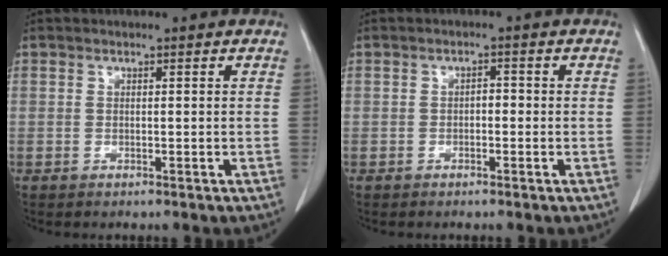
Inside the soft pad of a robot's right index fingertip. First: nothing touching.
{"total": 1.3, "force": [-0.3, 0.7, 1.1], "torque": [-0.015, 0.005, -0.008]}